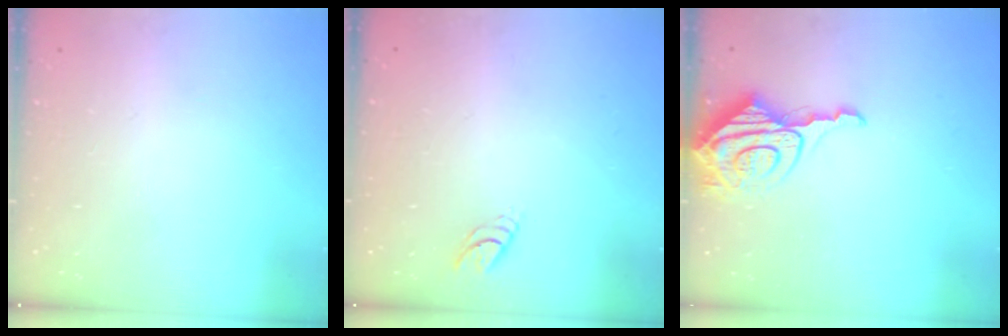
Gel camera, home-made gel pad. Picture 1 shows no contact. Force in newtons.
{"total": 3.9, "press": 3.9, "slide": 0.5}
{"total": 9.9, "press": 9.8, "slide": 0.9}